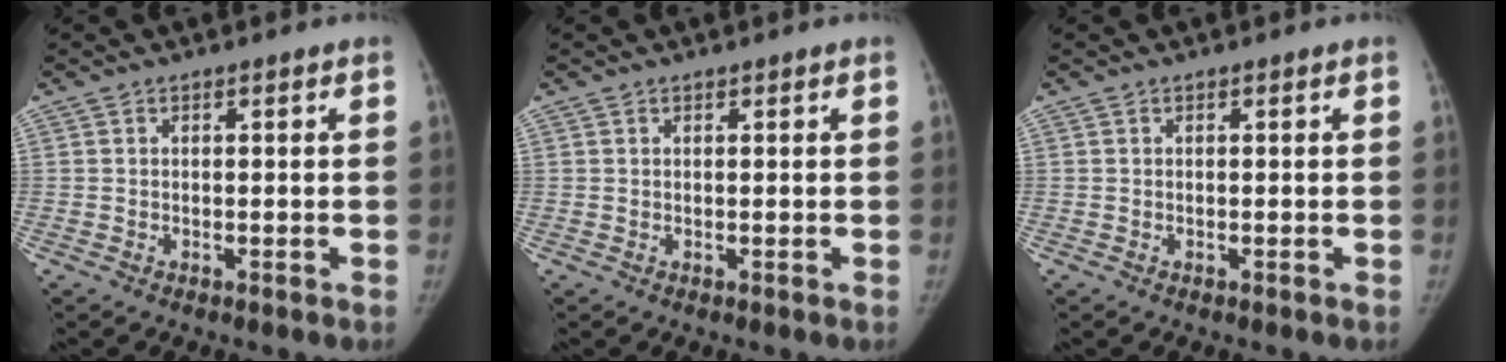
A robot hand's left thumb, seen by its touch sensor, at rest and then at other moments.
{"total": 0.0}
{"total": 0.0}